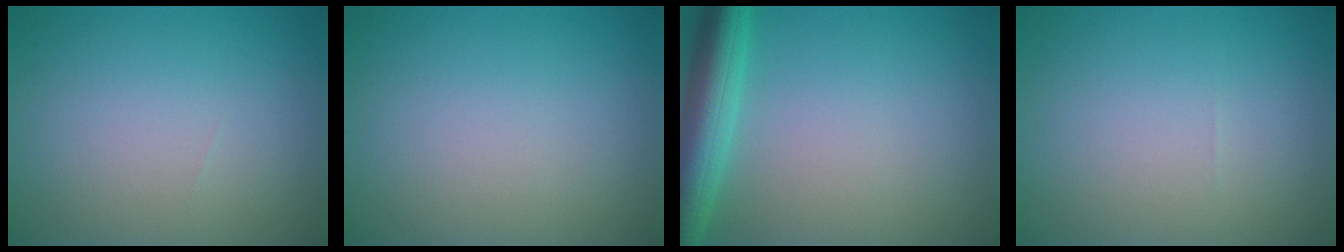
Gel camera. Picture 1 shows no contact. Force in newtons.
{"total": 0.0}
{"total": 5.4, "press": 5.4, "slide": 0.3}
{"total": 0.0}